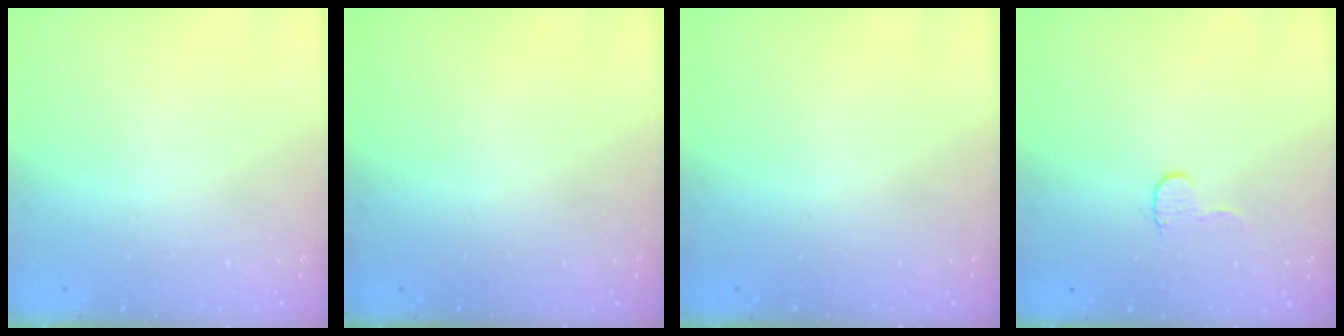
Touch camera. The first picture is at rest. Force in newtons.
{"total": 0.0}
{"total": 0.0}
{"total": 5.2, "press": 5.1, "slide": 0.5}